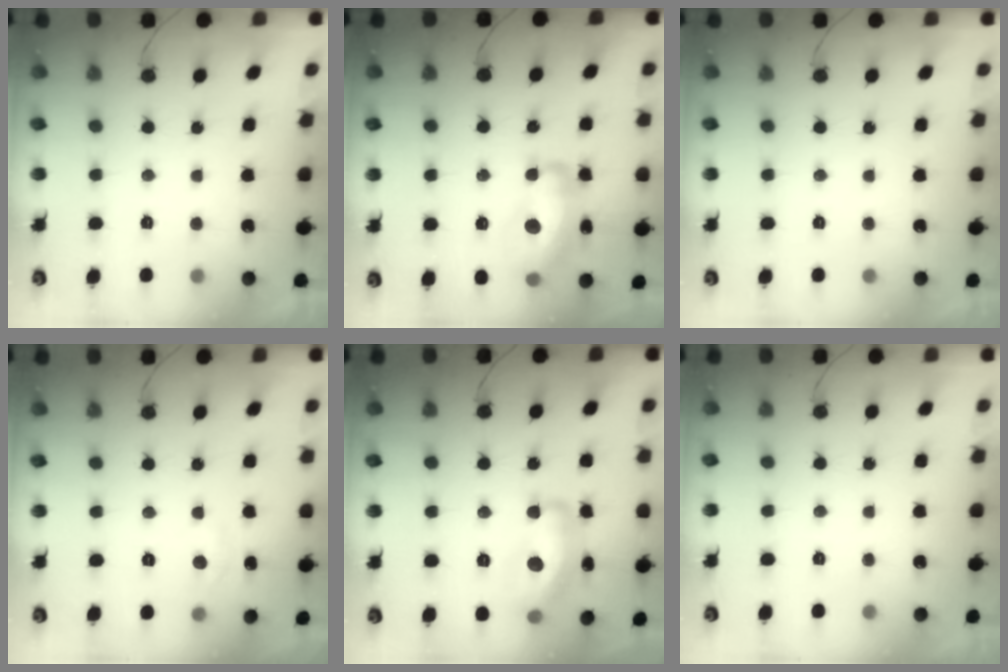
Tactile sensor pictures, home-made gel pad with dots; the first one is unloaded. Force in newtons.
{"total": 14.3, "press": 14.2, "slide": 1.1}
{"total": 0.0}
{"total": 3.3, "press": 3.3, "slide": 0.4}
{"total": 15.3, "press": 15.2, "slide": 0.8}
{"total": 0.0}